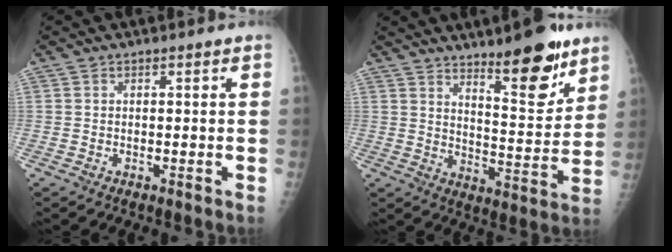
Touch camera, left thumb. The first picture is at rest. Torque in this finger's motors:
{"motor_torque": [0.08, 0.18, 0.16, -0.04, 0.12]}